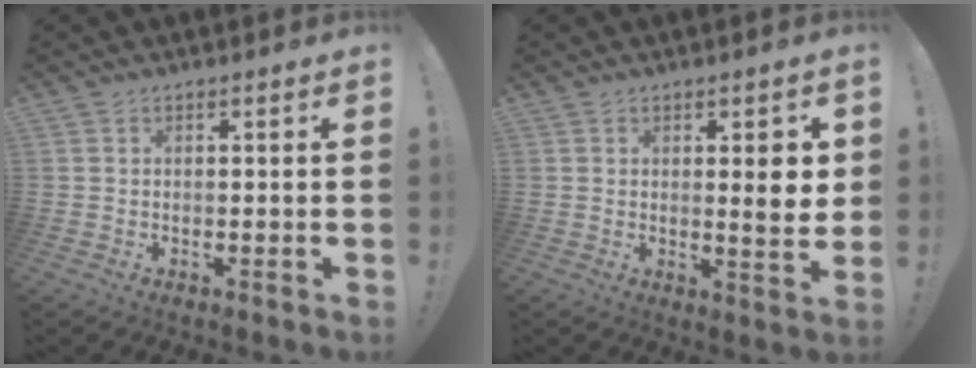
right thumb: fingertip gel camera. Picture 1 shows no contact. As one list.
[{"total": 6.0, "force": [1.3, 1.6, 5.6], "torque": [-0.072, -0.010, 0.014]}]